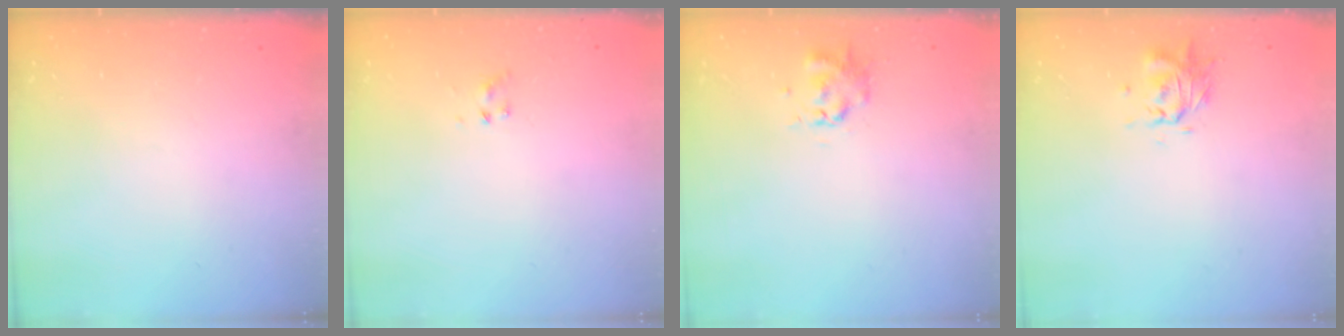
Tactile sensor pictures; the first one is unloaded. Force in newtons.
{"total": 1.0, "press": 0.9, "slide": 0.4}
{"total": 0.9, "press": 0.8, "slide": 0.4}
{"total": 0.6, "press": 0.5, "slide": 0.3}